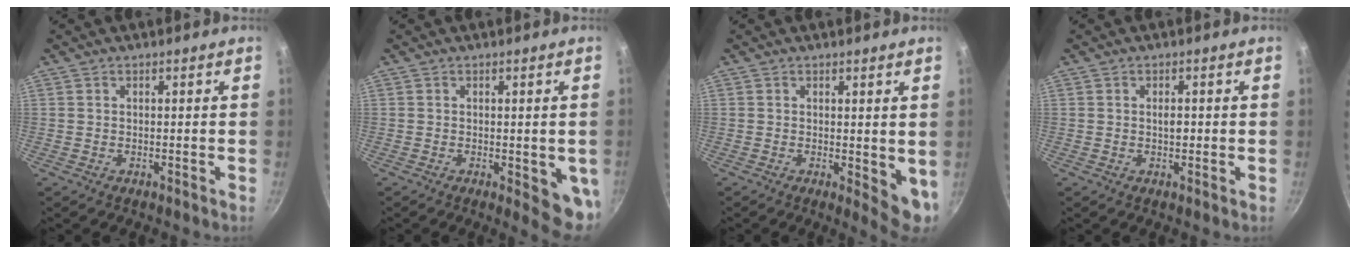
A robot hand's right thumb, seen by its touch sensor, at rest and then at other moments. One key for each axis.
{"total": 6.6, "fx": -1.2, "fy": 2.4, "fz": 6.0, "tx": -0.053, "ty": -0.006, "tz": -0.011}
{"total": 5.6, "fx": 0.6, "fy": 2.5, "fz": 5.0, "tx": -0.055, "ty": -0.009, "tz": 0.011}
{"total": 1.9, "fx": 0.0, "fy": 1.0, "fz": 1.6, "tx": -0.019, "ty": 0.002, "tz": -0.002}